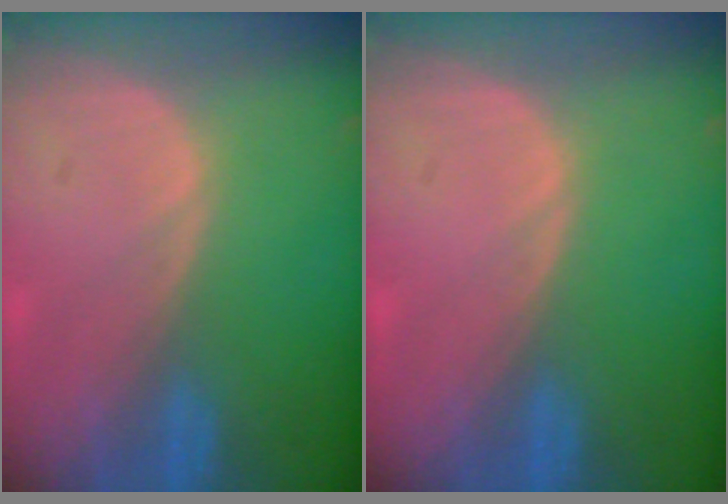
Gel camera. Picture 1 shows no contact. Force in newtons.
{"total": 0.0}